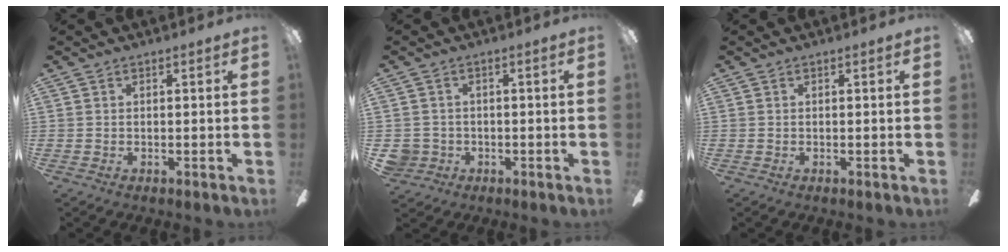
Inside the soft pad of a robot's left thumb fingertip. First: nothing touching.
{"total": 3.4, "force": [-0.7, 3.3, 0.4], "torque": [-0.020, 0.006, -0.016]}
{"total": 0.0}